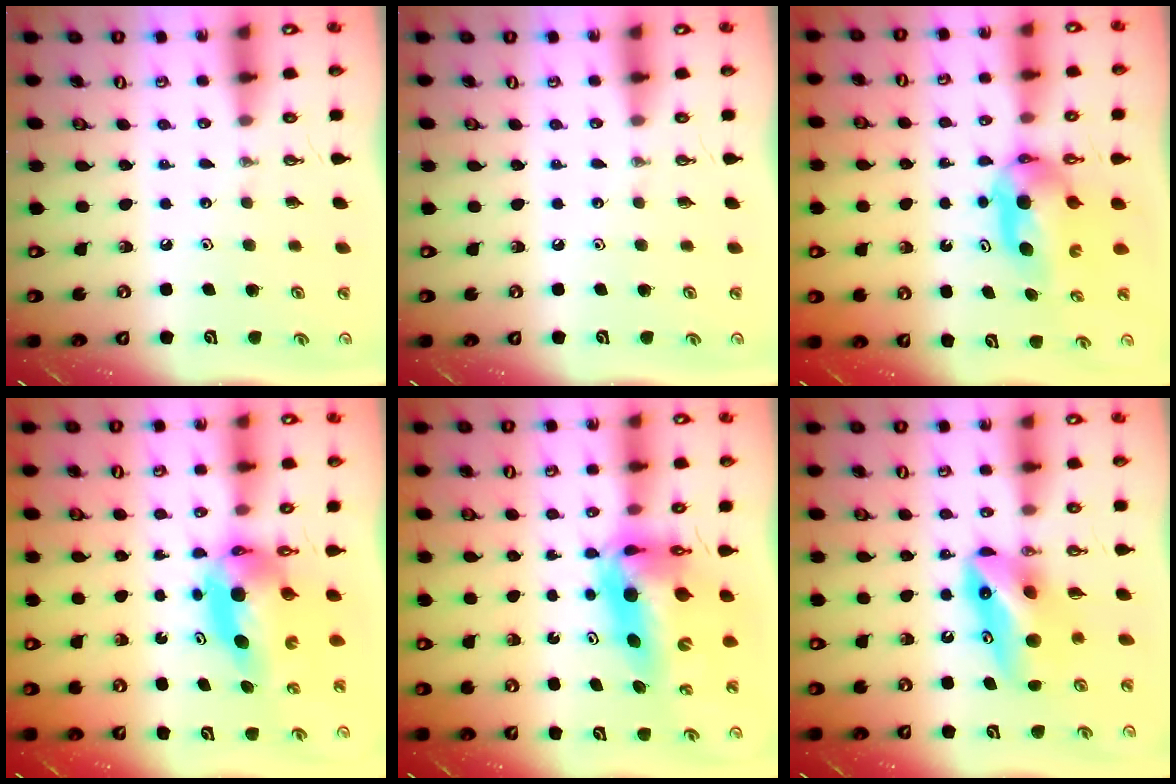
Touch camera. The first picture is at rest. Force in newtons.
{"total": 0.0}
{"total": 7.3, "press": 6.3, "slide": 3.5}
{"total": 6.5, "press": 6.5, "slide": 0.9}
{"total": 14.0, "press": 13.6, "slide": 3.6}
{"total": 9.8, "press": 9.1, "slide": 3.6}